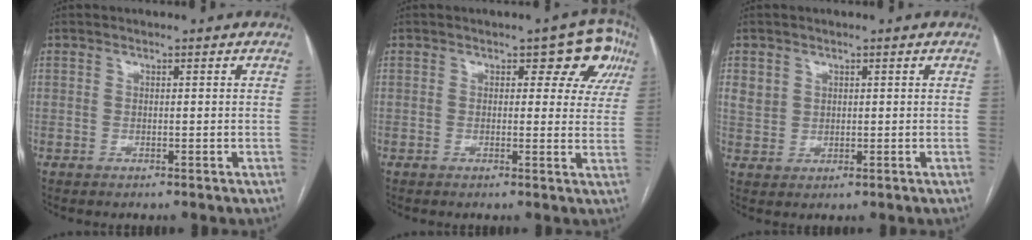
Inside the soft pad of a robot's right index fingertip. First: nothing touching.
{"total": 6.3, "force": [2.8, 3.6, 4.3], "torque": [-0.025, 0.010, 0.017]}
{"total": 3.1, "force": [1.3, 2.7, 0.8], "torque": [-0.013, 0.005, 0.032]}